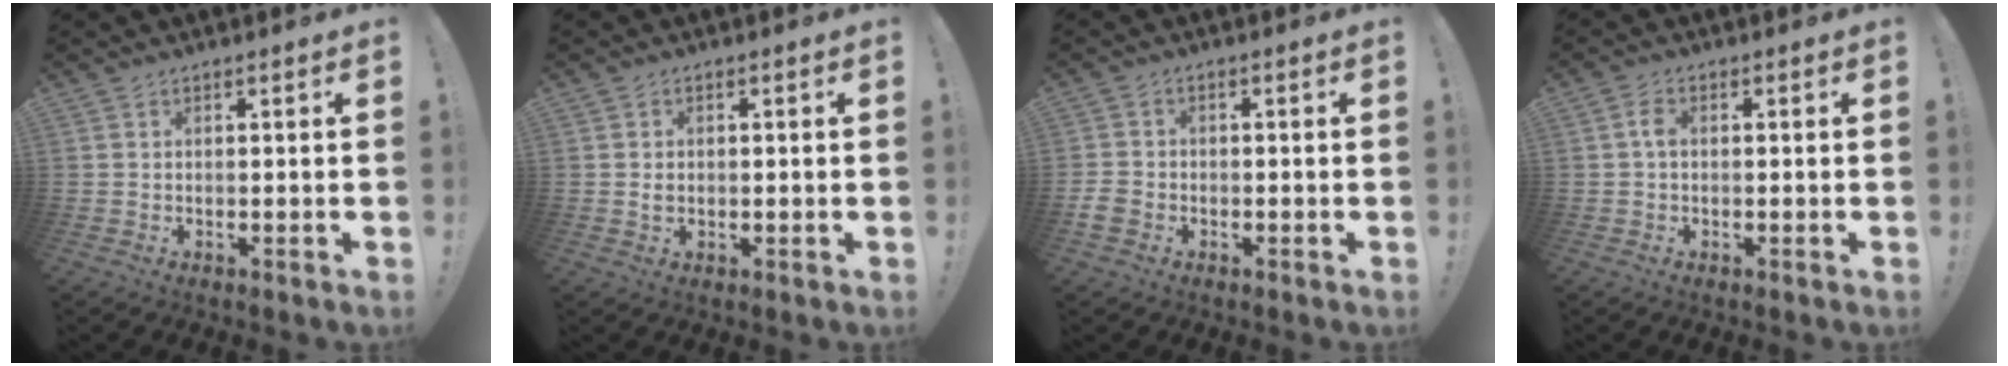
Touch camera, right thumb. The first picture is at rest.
{"total": 1.5, "force": [0.2, 1.4, 0.6], "torque": [-0.003, 0.002, 0.002]}
{"total": 4.4, "force": [-2.0, 3.2, 2.3], "torque": [-0.053, 0.004, -0.036]}
{"total": 2.7, "force": [-0.1, 1.6, 2.2], "torque": [-0.043, 0.010, -0.002]}